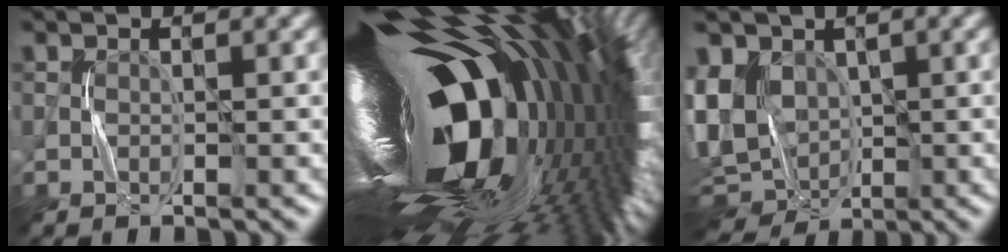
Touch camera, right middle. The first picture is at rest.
{"total": 20.0, "force": [0.4, 8.6, 18.1], "torque": [-0.276, -0.028, -0.009]}
{"total": 8.3, "force": [-0.3, 5.4, 6.3], "torque": [-0.112, -0.016, 0.008]}